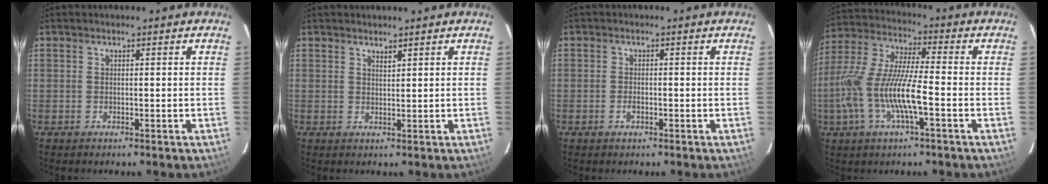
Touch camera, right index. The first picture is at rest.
{"total": 1.2, "force": [1.1, 0.2, 0.5], "torque": [-0.007, 0.000, 0.019]}
{"total": 1.6, "force": [-0.7, 0.9, 1.1], "torque": [-0.024, 0.001, -0.013]}
{"total": 14.4, "force": [-4.1, 2.7, 13.5], "torque": [-0.280, -0.006, -0.080]}